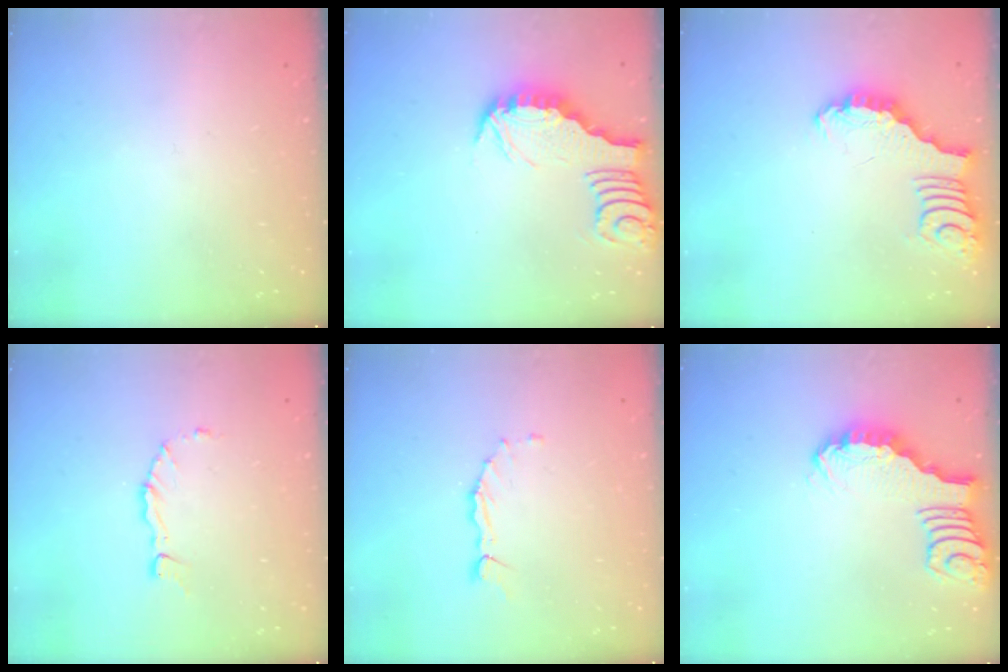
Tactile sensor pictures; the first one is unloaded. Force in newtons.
{"total": 3.2, "press": 3.2, "slide": 0.4}
{"total": 3.3, "press": 3.2, "slide": 0.4}
{"total": 3.7, "press": 3.7, "slide": 0.1}
{"total": 1.6, "press": 1.5, "slide": 0.2}
{"total": 2.8, "press": 2.7, "slide": 0.4}